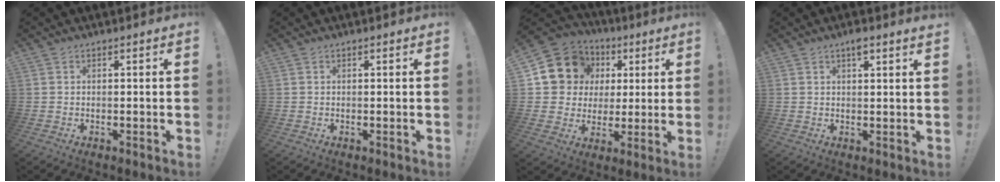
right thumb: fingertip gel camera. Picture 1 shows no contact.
{"total": 0.0}
{"total": 13.5, "force": [4.9, 11.9, 4.1], "torque": [-0.071, -0.014, 0.114]}
{"total": 2.6, "force": [1.7, 0.0, 1.9], "torque": [-0.025, -0.007, 0.024]}